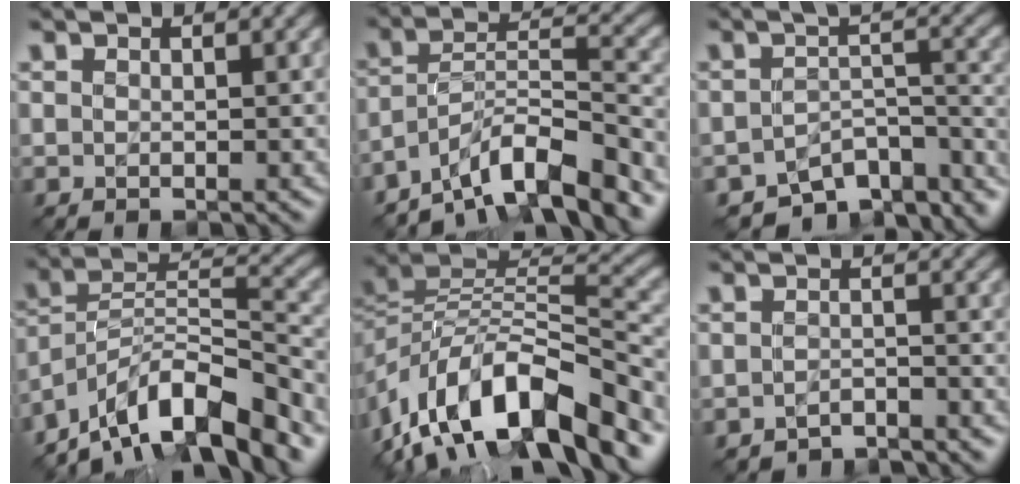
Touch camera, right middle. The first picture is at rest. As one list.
[{"total": 8.9, "force": [-7.0, 2.0, 5.2], "torque": [-0.071, 0.011, -0.128]}, {"total": 8.4, "force": [-7.0, 3.1, 3.6], "torque": [-0.039, -0.022, -0.097]}, {"total": 11.6, "force": [-9.0, 3.4, 6.5], "torque": [-0.102, 0.021, -0.173]}, {"total": 13.4, "force": [-7.7, 6.4, 9.0], "torque": [-0.163, 0.027, -0.142]}, {"total": 2.9, "force": [-2.8, 0.4, 0.3], "torque": [-0.005, 0.000, -0.043]}]